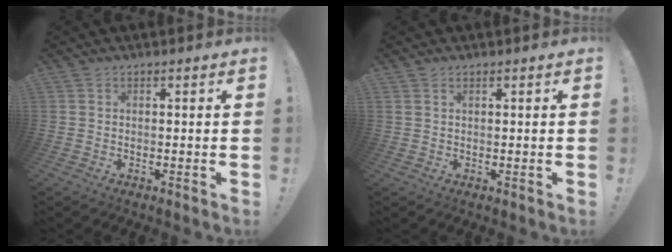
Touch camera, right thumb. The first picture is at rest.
{"total": 1.0, "force": [0.6, 0.4, 0.6], "torque": [-0.021, 0.004, 0.013]}